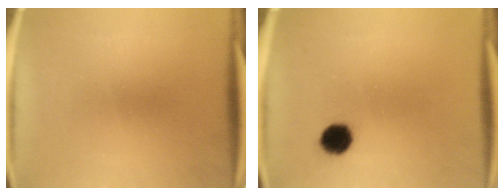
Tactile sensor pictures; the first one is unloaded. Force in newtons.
{"total": 5.4}